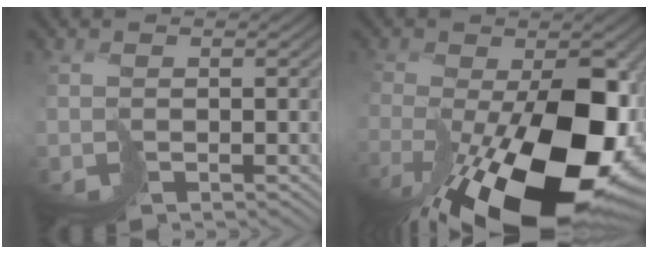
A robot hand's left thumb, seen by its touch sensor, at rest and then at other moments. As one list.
[{"total": 18.0, "force": [-6.5, 8.0, 14.8], "torque": [-0.233, -0.039, -0.083]}]